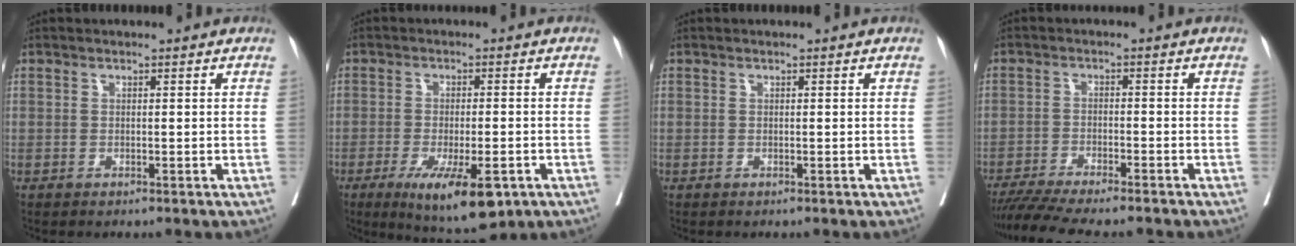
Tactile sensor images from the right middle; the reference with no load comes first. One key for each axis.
{"total": 11.2, "fx": -5.8, "fy": 2.9, "fz": 9.1, "tx": -0.139, "ty": -0.020, "tz": -0.081}
{"total": 0.0}
{"total": 11.2, "fx": -9.9, "fy": 0.1, "fz": 5.4, "tx": -0.076, "ty": -0.019, "tz": -0.157}